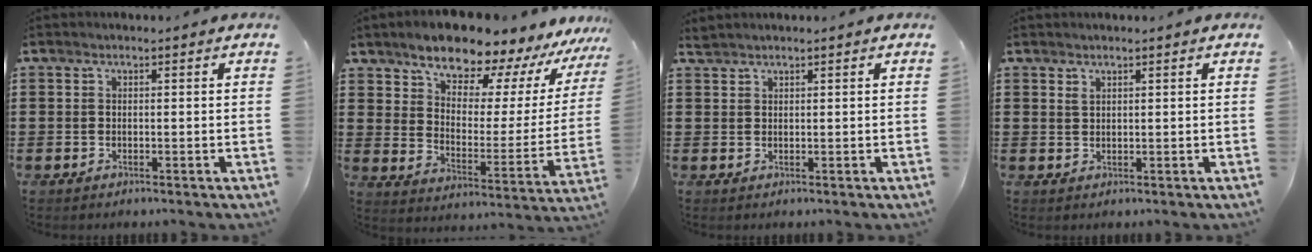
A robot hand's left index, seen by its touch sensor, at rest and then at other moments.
{"total": 10.1, "force": [9.0, 3.2, 3.2], "torque": [-0.088, -0.067, 0.157]}
{"total": 1.0, "force": [1.0, 0.0, 0.2], "torque": [-0.006, -0.002, 0.020]}
{"total": 0.9, "force": [0.7, 0.3, 0.5], "torque": [-0.013, 0.001, 0.013]}